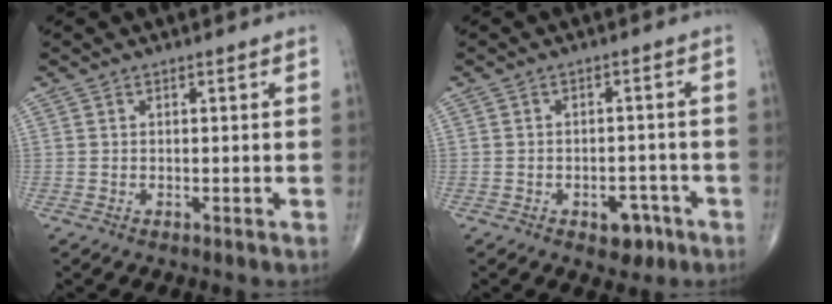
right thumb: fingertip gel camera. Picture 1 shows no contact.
{"total": 4.6, "force": [-2.5, 3.0, 2.6], "torque": [-0.012, 0.020, -0.028]}